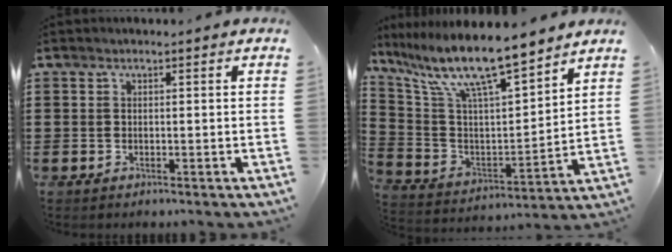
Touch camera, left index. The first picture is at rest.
{"total": 12.0, "force": [9.8, 1.4, 6.8], "torque": [-0.170, -0.061, 0.167]}